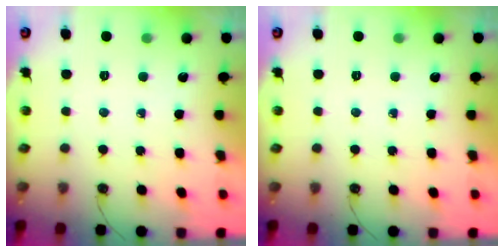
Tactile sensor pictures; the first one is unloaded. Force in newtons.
{"total": 0.0}